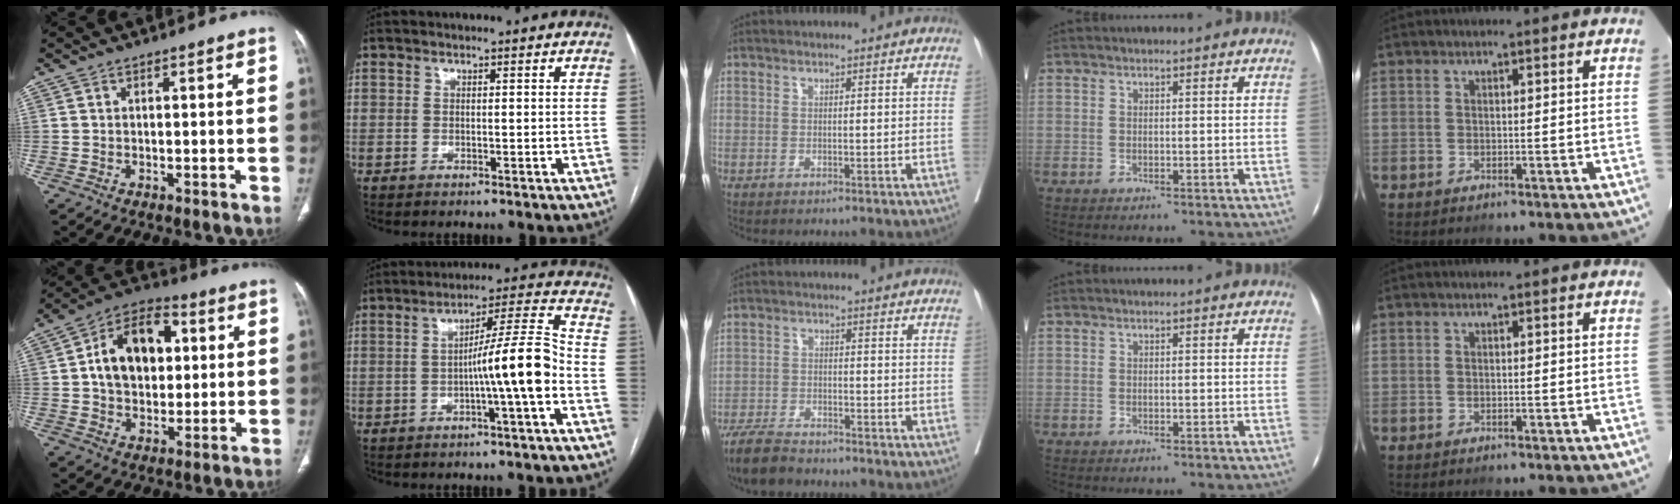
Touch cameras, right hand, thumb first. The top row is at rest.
{"thumb": {"total": 15.3, "force": [2.5, 10.3, 11.1], "torque": [-0.148, 0.014, 0.034]}, "index": {"total": 9.8, "force": [-2.8, -0.8, 9.3], "torque": [-0.146, 0.021, -0.045]}, "middle": {"total": 7.4, "force": [-6.6, 1.4, 3.0], "torque": [-0.055, -0.021, -0.120]}}